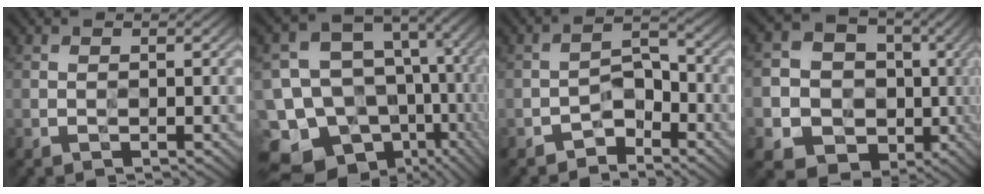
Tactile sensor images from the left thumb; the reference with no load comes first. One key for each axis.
{"total": 18.2, "fx": -7.4, "fy": 14.4, "fz": 8.3, "tx": -0.208, "ty": -0.013, "tz": -0.080}
{"total": 4.8, "fx": -3.4, "fy": 2.7, "fz": 2.1, "tx": -0.020, "ty": 0.008, "tz": -0.067}
{"total": 15.5, "fx": -2.6, "fy": 13.9, "fz": 6.4, "tx": -0.167, "ty": -0.037, "tz": -0.046}